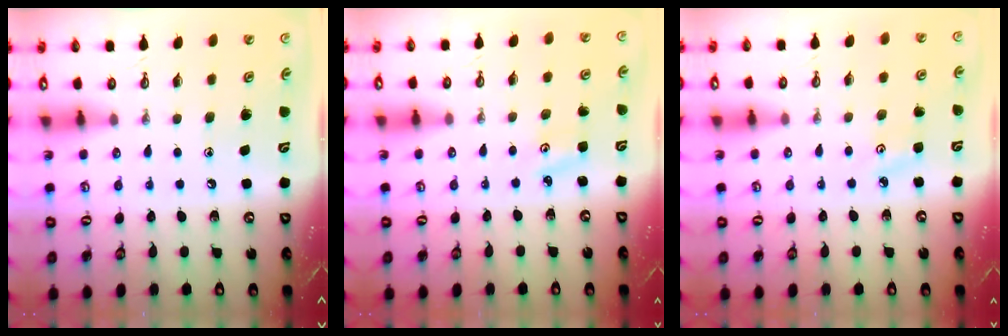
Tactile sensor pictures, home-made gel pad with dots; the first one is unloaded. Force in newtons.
{"total": 2.6, "press": 2.6, "slide": 0.3}
{"total": 2.6, "press": 2.6, "slide": 0.3}